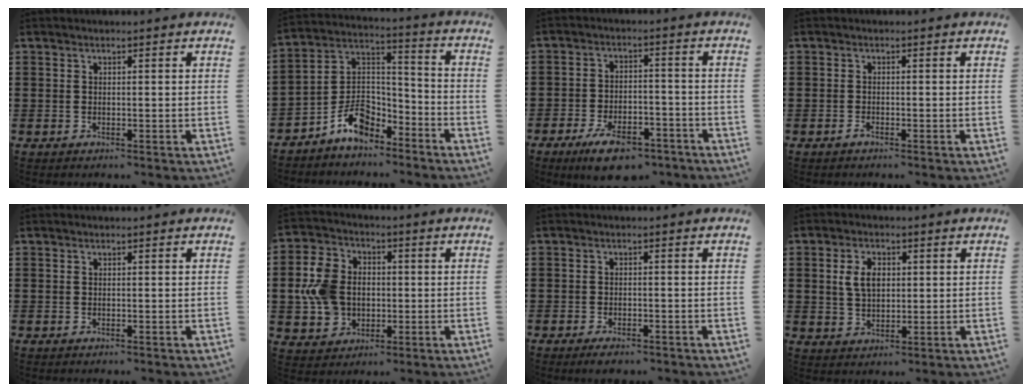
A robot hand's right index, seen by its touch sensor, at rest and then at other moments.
{"total": 8.5, "force": [-5.8, 4.8, 3.8], "torque": [-0.088, 0.014, -0.113]}
{"total": 6.7, "force": [-5.1, 2.3, 3.8], "torque": [-0.070, 0.013, -0.090]}
{"total": 0.8, "force": [-0.7, 0.2, 0.4], "torque": [-0.009, -0.003, -0.012]}
{"total": 0.0}
{"total": 8.7, "force": [-0.2, 7.1, 4.9], "torque": [-0.133, 0.015, -0.005]}
{"total": 1.6, "force": [-1.5, 0.4, 0.5], "torque": [-0.012, 0.000, -0.029]}
{"total": 4.6, "force": [0.9, 2.8, 3.5], "torque": [-0.083, 0.011, 0.011]}